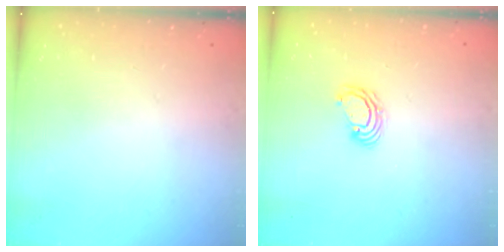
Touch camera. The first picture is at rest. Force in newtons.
{"total": 4.3, "press": 4.3, "slide": 0.1}